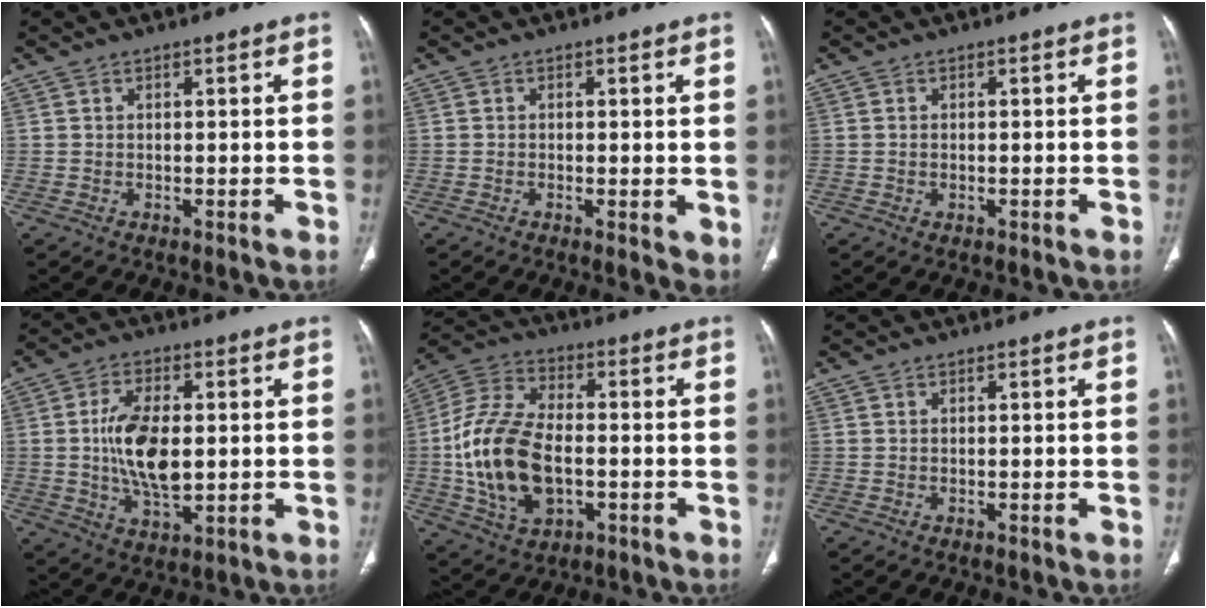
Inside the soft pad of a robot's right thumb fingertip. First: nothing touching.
{"total": 3.1, "force": [-0.3, 1.1, 2.9], "torque": [-0.039, -0.009, -0.009]}
{"total": 0.7, "force": [-0.2, 0.4, 0.5], "torque": [-0.013, 0.003, -0.002]}
{"total": 11.7, "force": [0.4, 6.0, 10.1], "torque": [-0.184, -0.006, 0.012]}
{"total": 17.7, "force": [-2.5, 10.4, 14.1], "torque": [-0.280, 0.019, -0.041]}
{"total": 0.0}